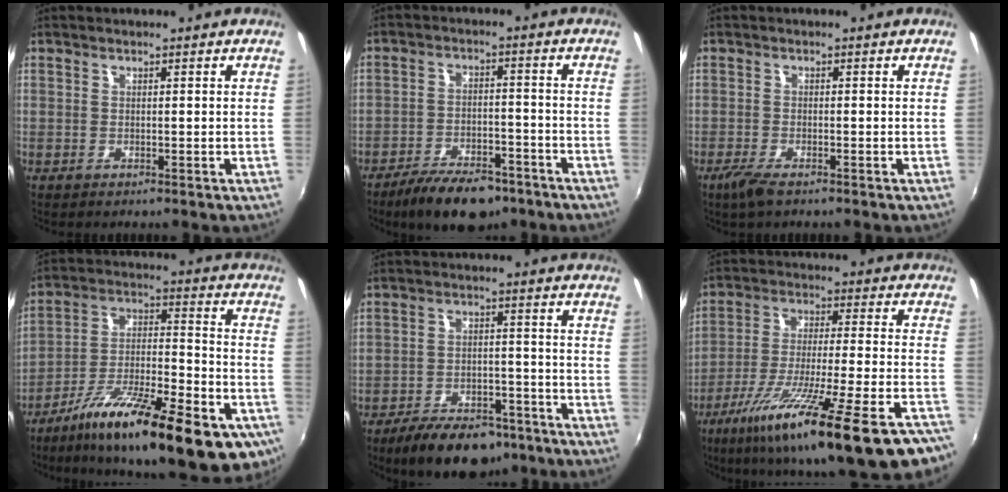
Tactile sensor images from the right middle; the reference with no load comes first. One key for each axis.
{"total": 12.7, "fx": -9.6, "fy": 4.9, "fz": 6.7, "tx": -0.139, "ty": -0.008, "tz": -0.149}
{"total": 3.6, "fx": -2.5, "fy": 0.7, "fz": 2.4, "tx": -0.062, "ty": -0.011, "tz": -0.050}
{"total": 28.0, "fx": -17.2, "fy": 7.8, "fz": 20.6, "tx": -0.319, "ty": -0.034, "tz": -0.259}
{"total": 14.4, "fx": -10.8, "fy": 6.1, "fz": 7.2, "tx": -0.142, "ty": -0.005, "tz": -0.157}
{"total": 28.7, "fx": -20.5, "fy": 3.4, "fz": 19.8, "tx": -0.329, "ty": -0.094, "tz": -0.307}